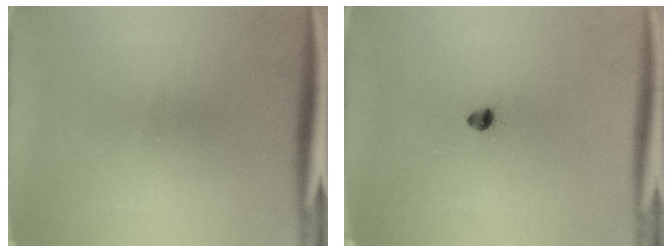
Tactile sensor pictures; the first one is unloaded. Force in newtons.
{"total": 1.7}